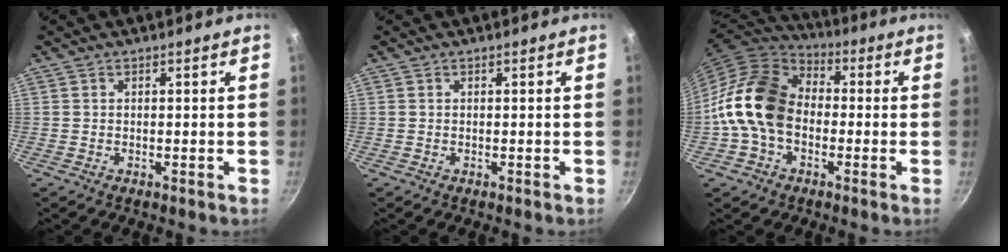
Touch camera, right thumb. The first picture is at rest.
{"total": 0.0}
{"total": 15.6, "force": [-1.6, 11.5, 10.4], "torque": [-0.159, 0.039, -0.047]}